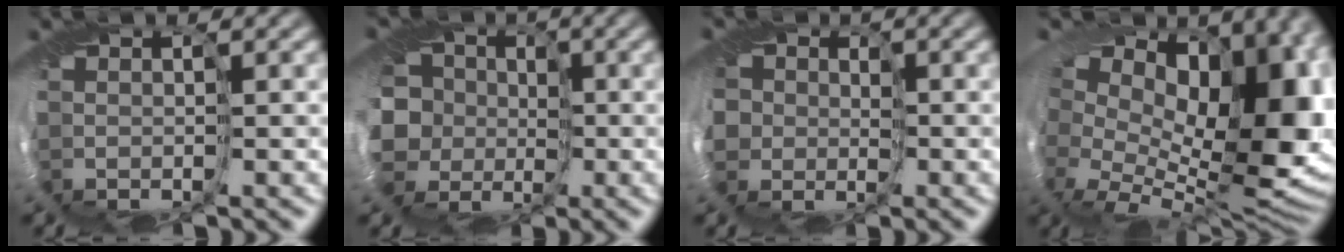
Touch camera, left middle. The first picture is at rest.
{"total": 10.8, "force": [-3.8, 8.9, 4.8], "torque": [-0.098, -0.011, -0.107]}
{"total": 3.6, "force": [0.0, 3.5, 0.5], "torque": [-0.005, -0.003, -0.029]}
{"total": 15.0, "force": [4.4, 9.3, 11.0], "torque": [-0.117, 0.019, 0.087]}